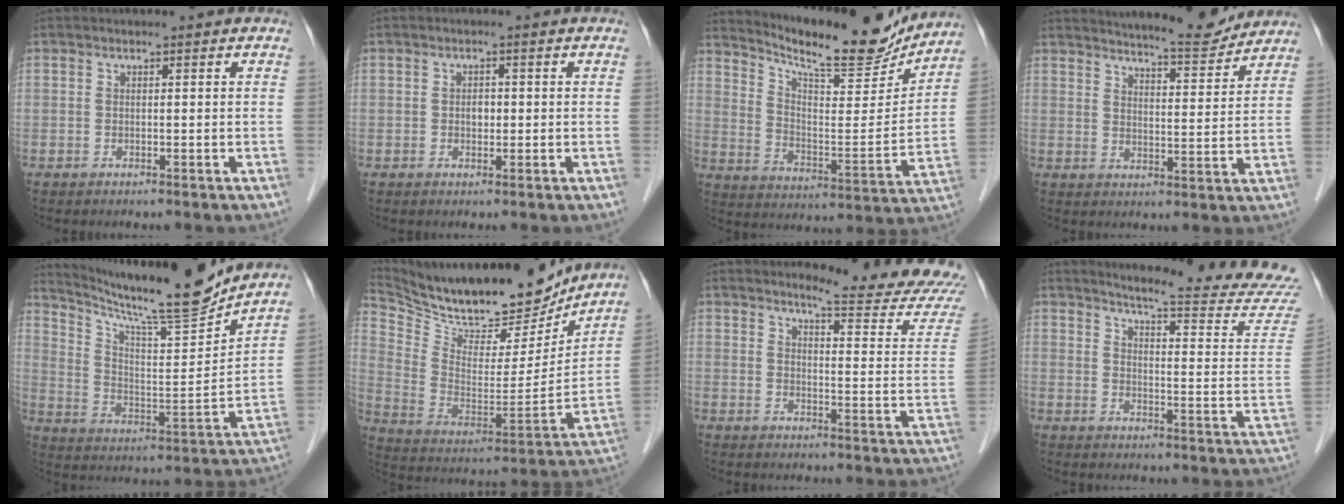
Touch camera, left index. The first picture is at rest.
{"total": 1.5, "force": [-0.1, 1.1, 1.1], "torque": [-0.017, 0.002, 0.000]}
{"total": 17.5, "force": [16.3, 2.3, 6.0], "torque": [-0.109, -0.037, 0.239]}
{"total": 10.6, "force": [10.1, 1.0, 2.8], "torque": [-0.042, -0.006, 0.136]}
{"total": 17.5, "force": [16.1, -0.2, 6.7], "torque": [-0.124, -0.035, 0.257]}
{"total": 22.5, "force": [20.2, 5.9, 8.0], "torque": [-0.157, -0.021, 0.322]}
{"total": 14.7, "force": [14.3, -0.6, 3.5], "torque": [-0.042, -0.099, 0.157]}
{"total": 19.6, "force": [18.9, -0.7, 5.3], "torque": [-0.073, -0.127, 0.216]}